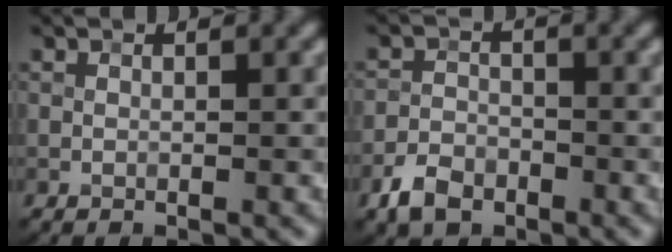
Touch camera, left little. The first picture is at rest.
{"total": 2.9, "force": [-2.0, 1.8, 1.0], "torque": [-0.016, -0.002, -0.046]}